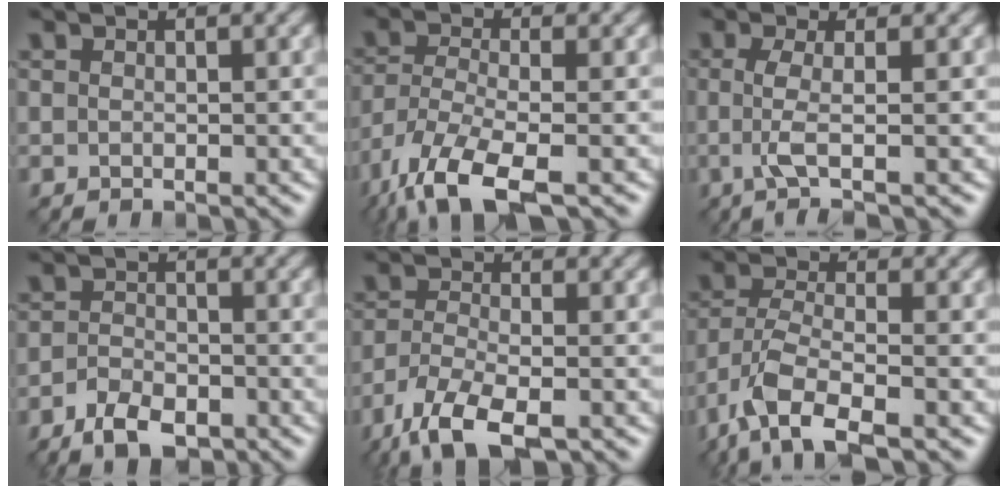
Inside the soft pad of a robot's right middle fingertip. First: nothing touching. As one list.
[{"total": 8.5, "force": [-5.5, 2.6, 6.0], "torque": [-0.133, -0.022, -0.109]}, {"total": 3.2, "force": [-0.4, 0.7, 3.1], "torque": [-0.065, -0.008, -0.012]}, {"total": 4.0, "force": [-2.7, 1.7, 2.4], "torque": [-0.040, -0.002, -0.053]}, {"total": 7.4, "force": [-5.1, 2.4, 4.7], "torque": [-0.100, -0.018, -0.103]}, {"total": 5.8, "force": [-3.6, 1.8, 4.2], "torque": [-0.086, -0.007, -0.073]}]